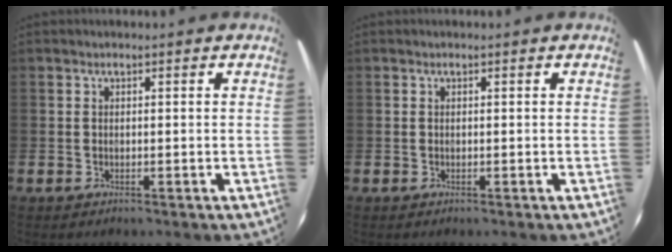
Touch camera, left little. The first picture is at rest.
{"total": 0.0}